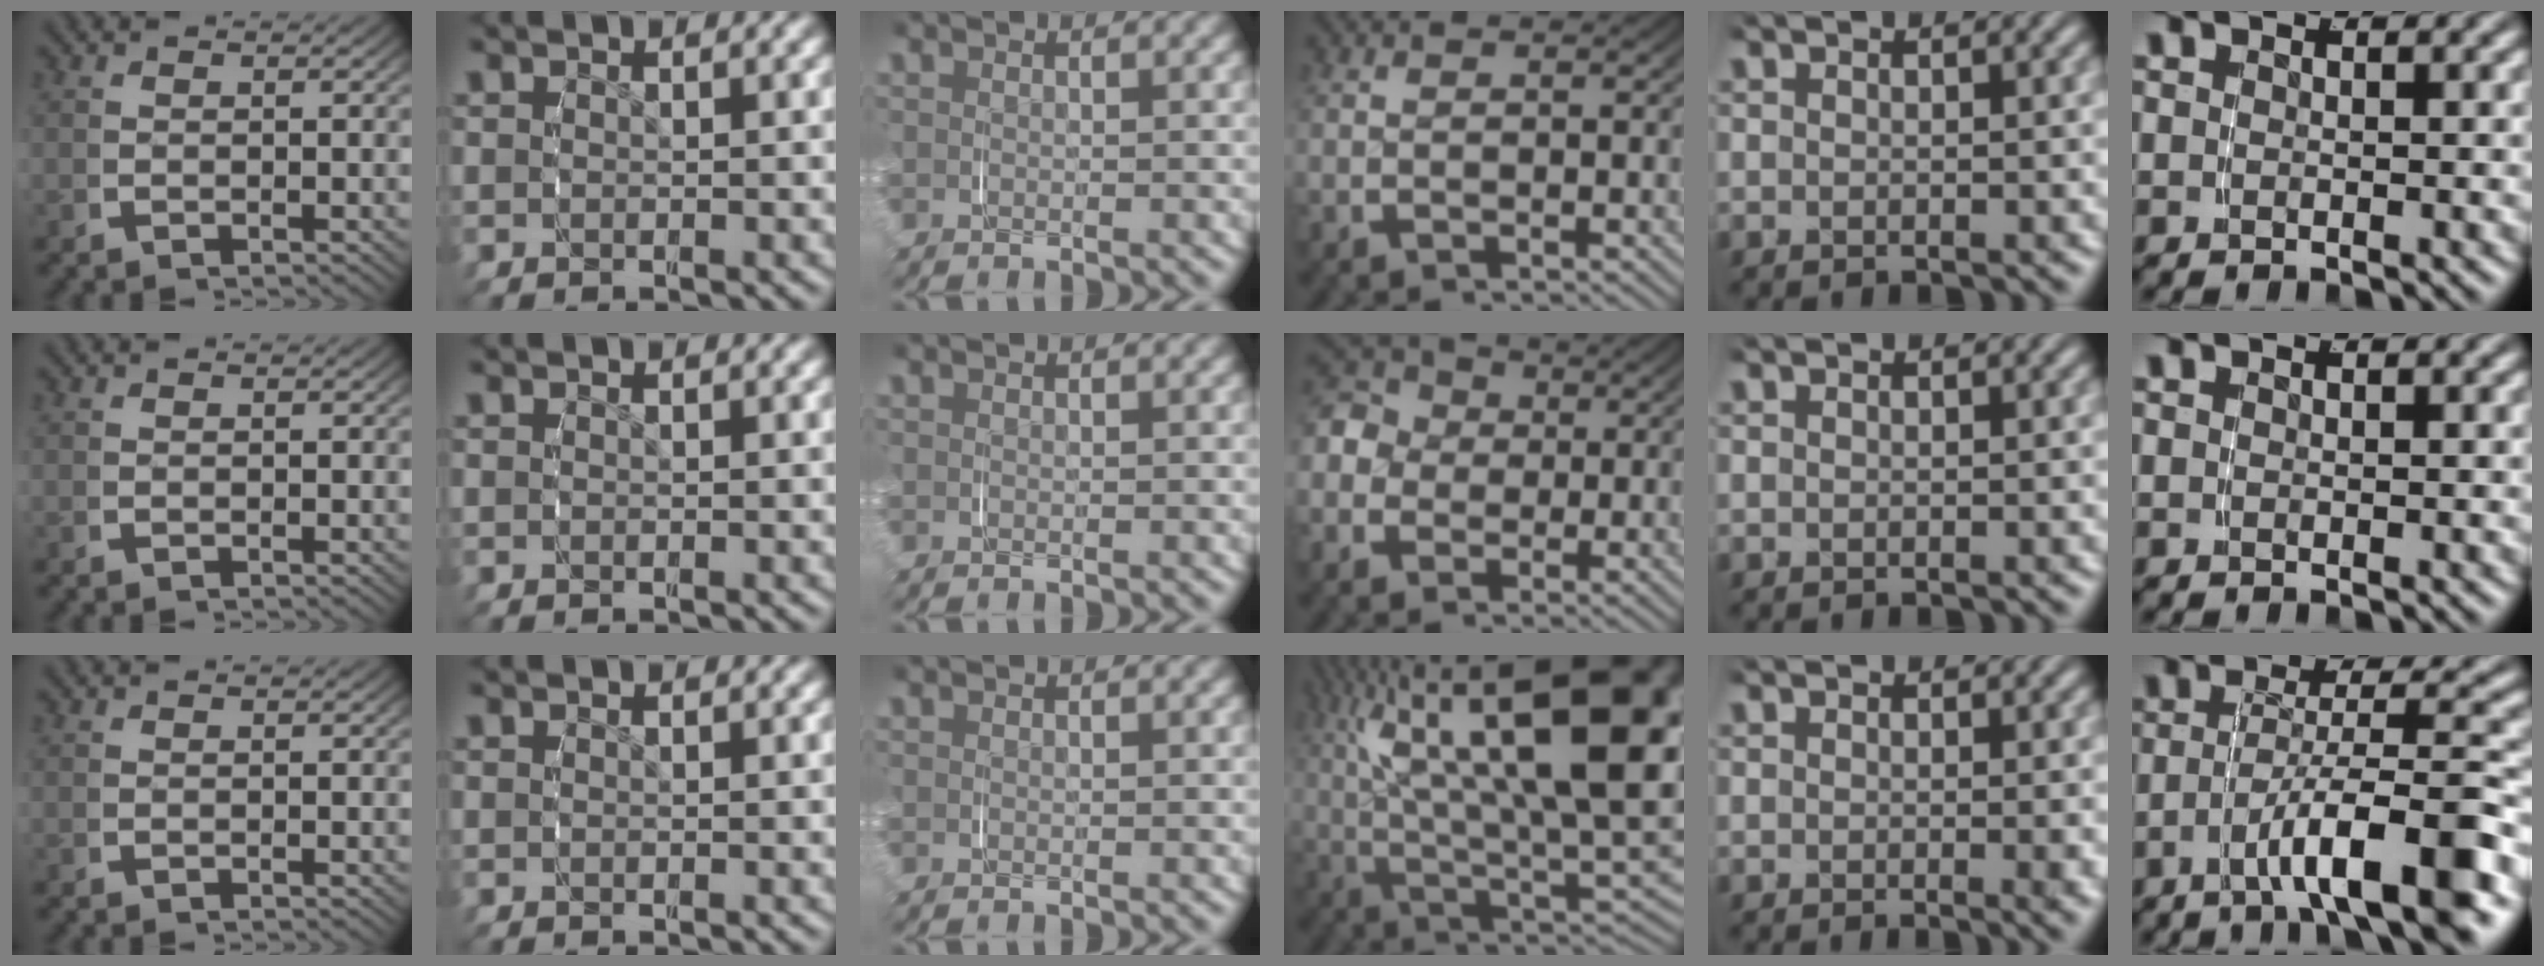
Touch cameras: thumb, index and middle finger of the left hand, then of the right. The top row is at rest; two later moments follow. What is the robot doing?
{"motion": "grasp_and_lifting", "object": "glasses case"}